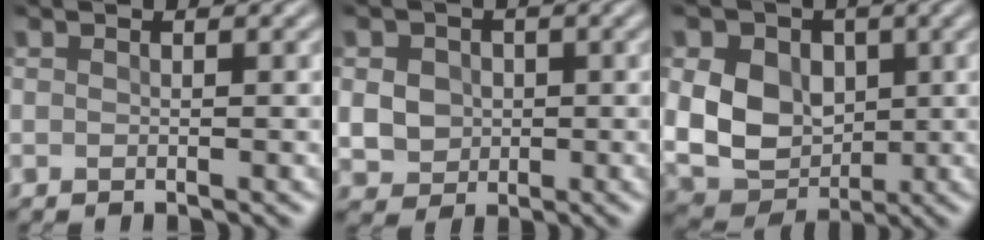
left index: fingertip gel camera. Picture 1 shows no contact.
{"total": 4.3, "force": [0.4, 3.7, 2.0], "torque": [-0.038, 0.009, -0.002]}
{"total": 8.3, "force": [1.1, 6.5, 5.0], "torque": [-0.094, -0.004, 0.012]}